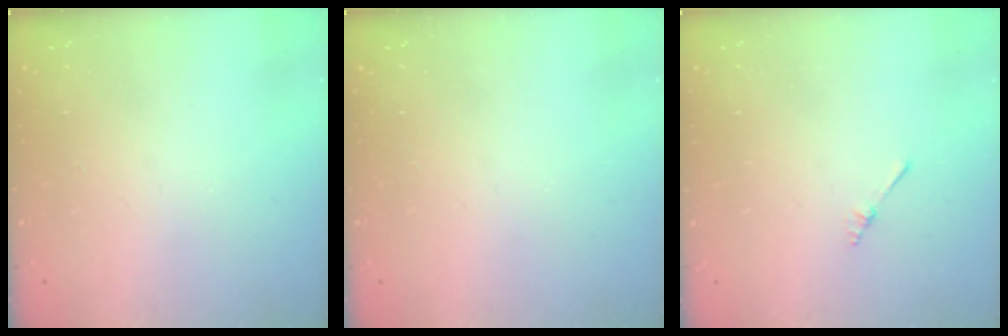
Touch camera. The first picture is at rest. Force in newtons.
{"total": 0.0}
{"total": 2.0, "press": 2.0, "slide": 0.3}